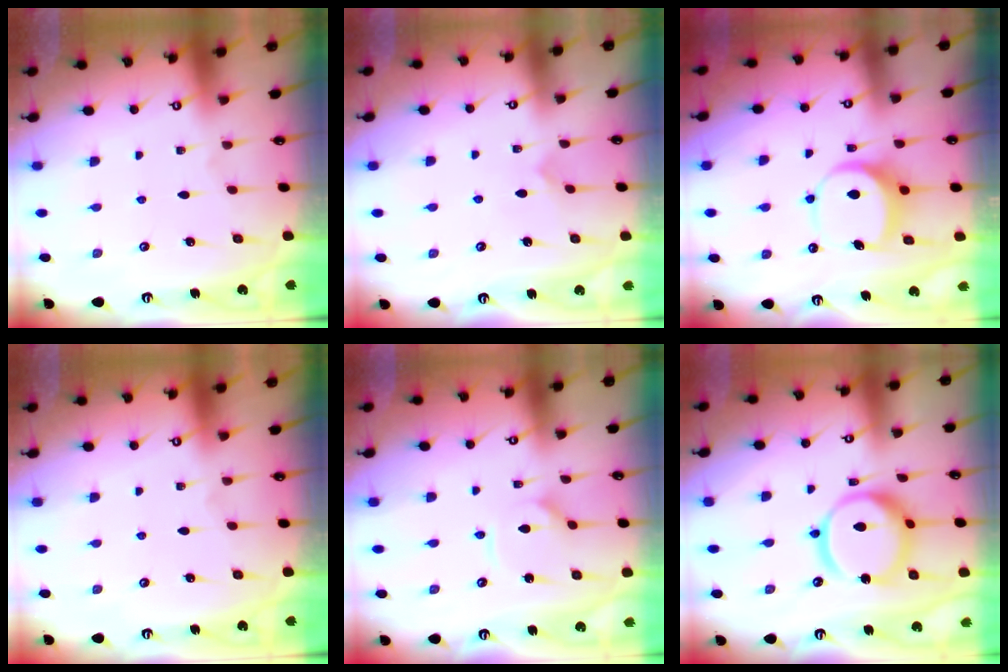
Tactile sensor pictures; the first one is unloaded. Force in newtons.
{"total": 2.7, "press": 2.7, "slide": 0.3}
{"total": 7.0, "press": 7.0, "slide": 0.6}
{"total": 0.0}
{"total": 2.2, "press": 2.2, "slide": 0.3}
{"total": 15.6, "press": 15.5, "slide": 1.7}